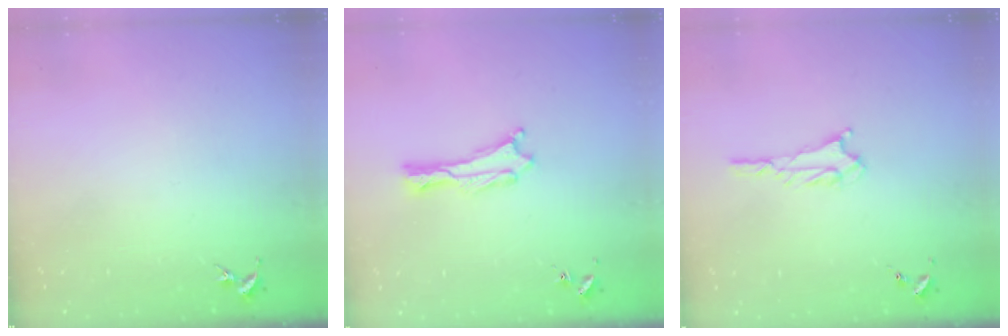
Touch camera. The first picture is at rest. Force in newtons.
{"total": 0.8, "press": 0.7, "slide": 0.2}
{"total": 1.6, "press": 1.6, "slide": 0.1}